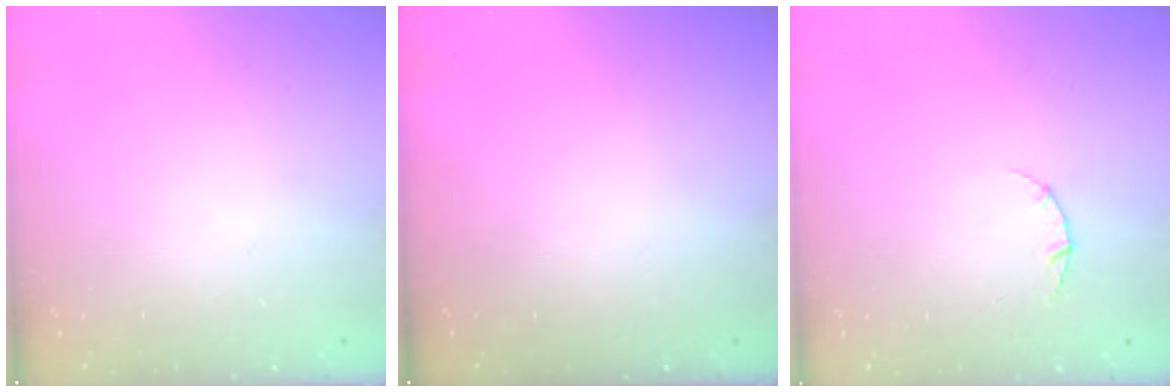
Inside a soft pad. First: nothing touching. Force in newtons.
{"total": 0.0}
{"total": 2.8, "press": 2.8, "slide": 0.4}